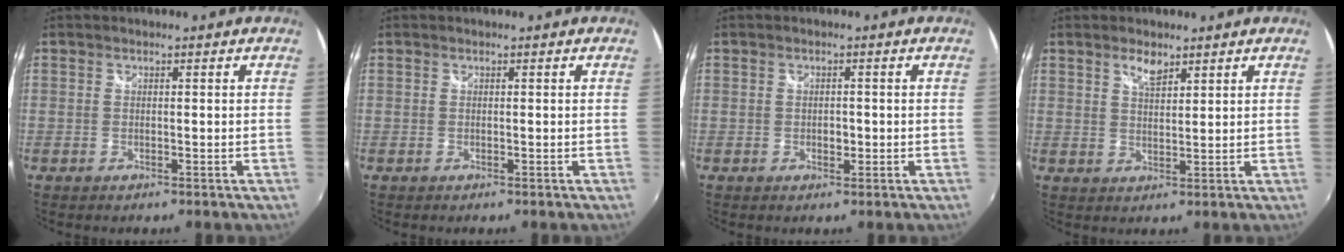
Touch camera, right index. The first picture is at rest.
{"total": 0.0}
{"total": 1.6, "force": [-0.3, 1.2, 1.0], "torque": [-0.015, 0.000, -0.005]}
{"total": 3.2, "force": [2.3, 1.3, 1.9], "torque": [-0.029, 0.003, 0.040]}